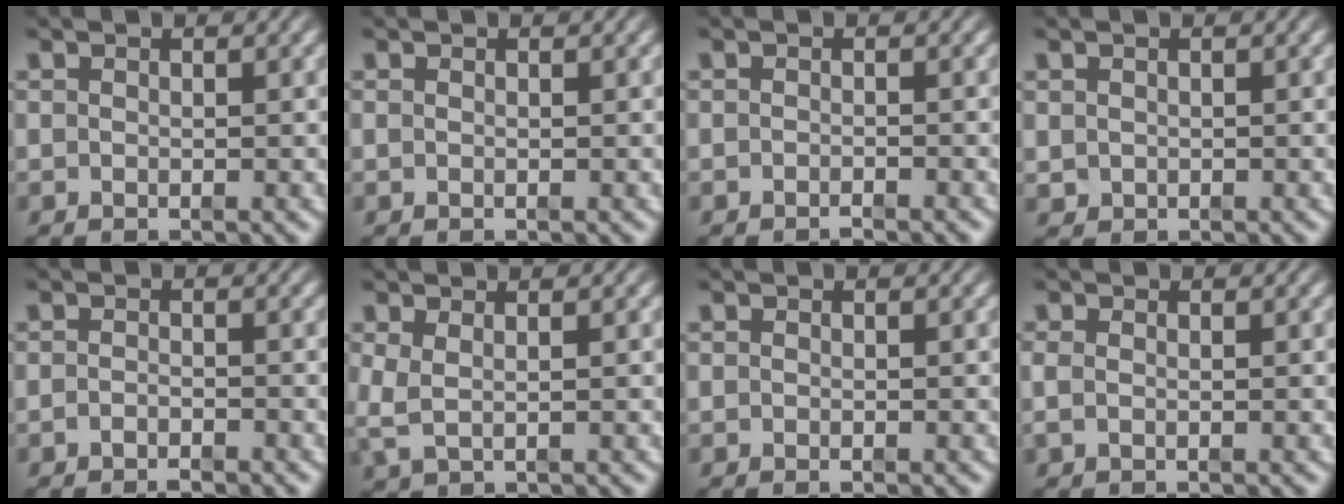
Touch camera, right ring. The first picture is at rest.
{"total": 0.0}
{"total": 1.0, "force": [-0.9, -0.2, 0.1], "torque": [0.000, -0.002, -0.015]}
{"total": 1.0, "force": [0.1, 0.9, 0.3], "torque": [-0.014, -0.015, 0.014]}
{"total": 1.5, "force": [-1.4, 0.1, 0.4], "torque": [-0.004, -0.005, -0.023]}
{"total": 2.2, "force": [0.2, 1.5, 1.6], "torque": [-0.049, -0.017, 0.015]}
{"total": 0.0}
{"total": 0.9, "force": [-0.1, 0.4, 0.7], "torque": [-0.026, -0.008, 0.005]}